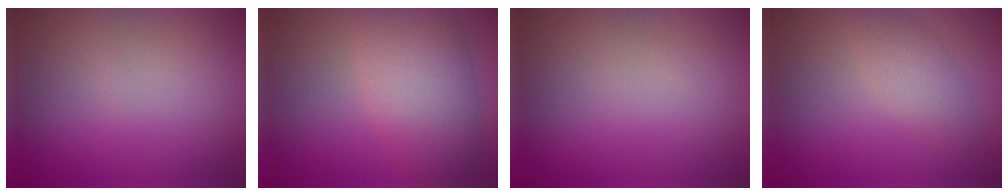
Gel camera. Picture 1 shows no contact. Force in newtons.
{"total": 7.0, "press": 7.0, "slide": 0.1}
{"total": 0.0}
{"total": 2.4, "press": 2.4, "slide": 0.1}